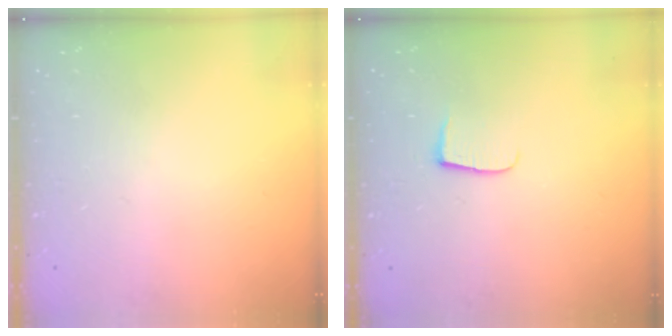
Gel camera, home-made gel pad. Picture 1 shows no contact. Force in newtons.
{"total": 5.2, "press": 5.2, "slide": 0.7}